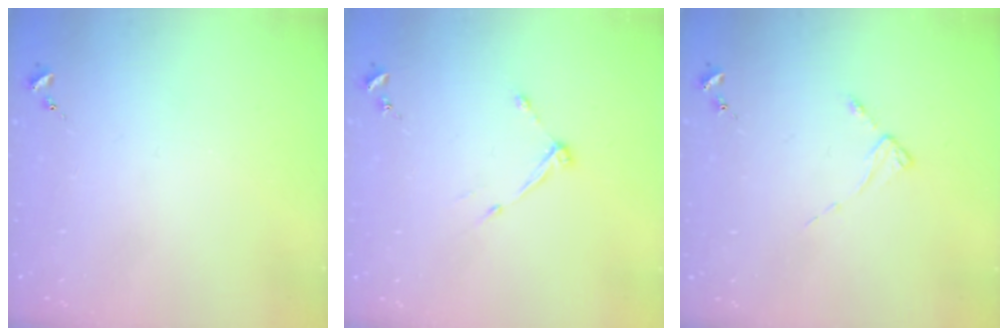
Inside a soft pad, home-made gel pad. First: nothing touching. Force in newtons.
{"total": 5.1, "press": 5.1, "slide": 0.6}
{"total": 2.2, "press": 2.2, "slide": 0.4}